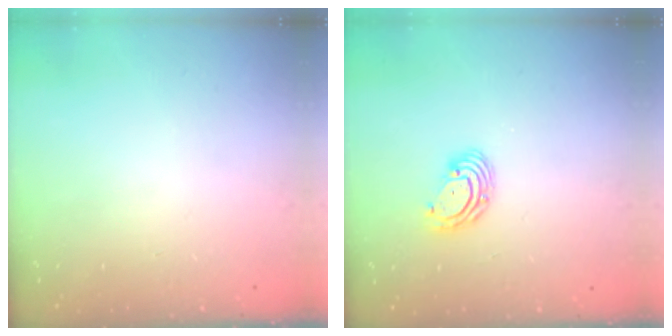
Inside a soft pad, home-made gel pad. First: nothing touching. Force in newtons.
{"total": 5.7, "press": 5.7, "slide": 0.9}